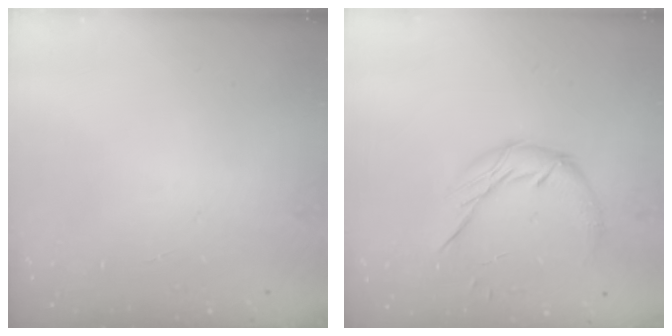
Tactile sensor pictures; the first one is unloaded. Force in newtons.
{"total": 9.9, "press": 9.9, "slide": 0.3}